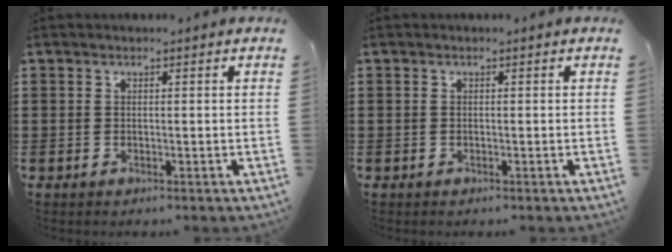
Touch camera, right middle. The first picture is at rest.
{"total": 0.0}